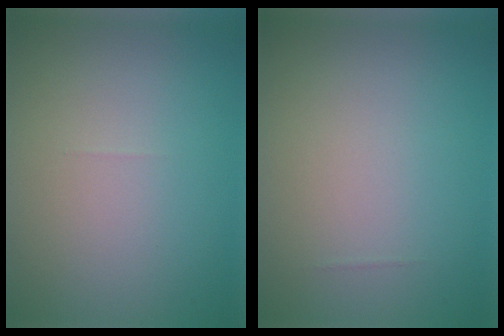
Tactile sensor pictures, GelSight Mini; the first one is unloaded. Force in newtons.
{"total": 0.0}